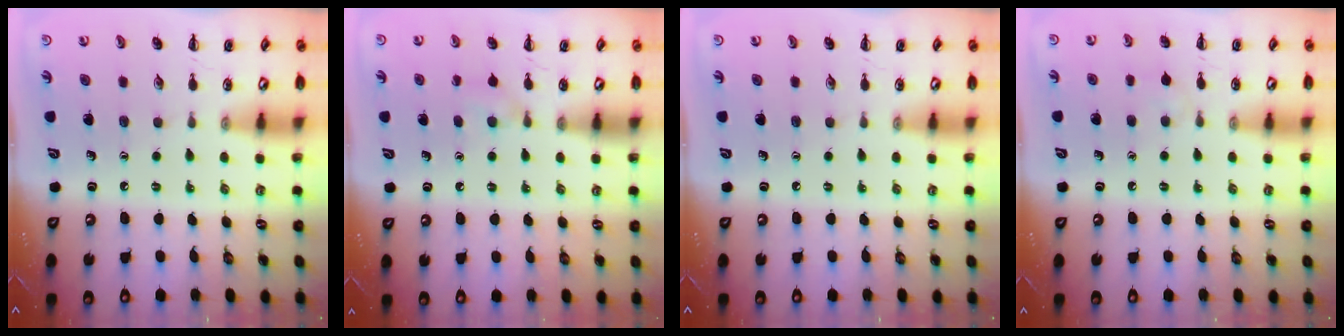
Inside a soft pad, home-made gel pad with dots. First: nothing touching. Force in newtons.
{"total": 5.4, "press": 5.1, "slide": 1.7}
{"total": 0.0}
{"total": 4.4, "press": 4.1, "slide": 1.6}